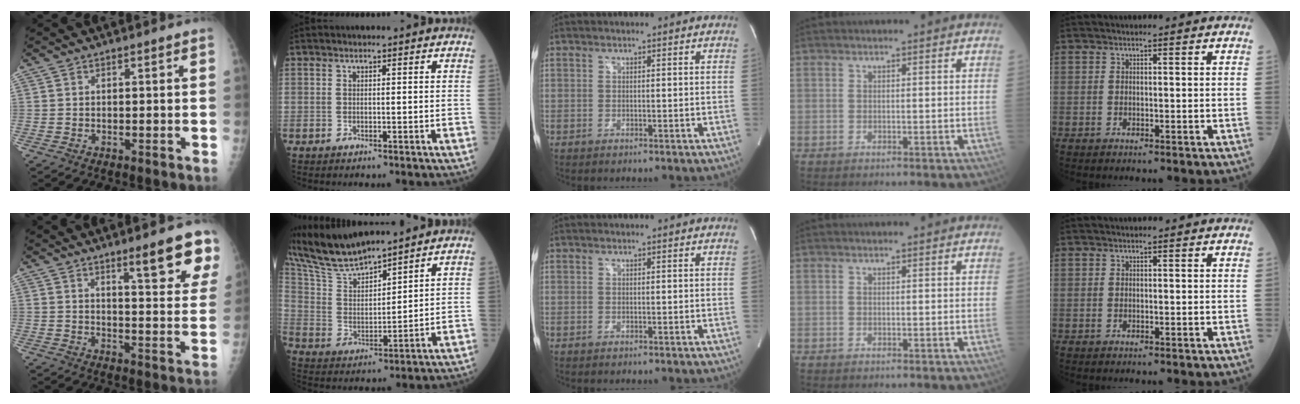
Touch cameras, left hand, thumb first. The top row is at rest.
{"thumb": {"total": 11.8, "force": [7.7, 1.9, 8.7], "torque": [-0.086, -0.045, 0.101]}, "index": {"total": 12.9, "force": [11.9, 1.0, 4.9], "torque": [-0.113, 0.013, 0.236]}}